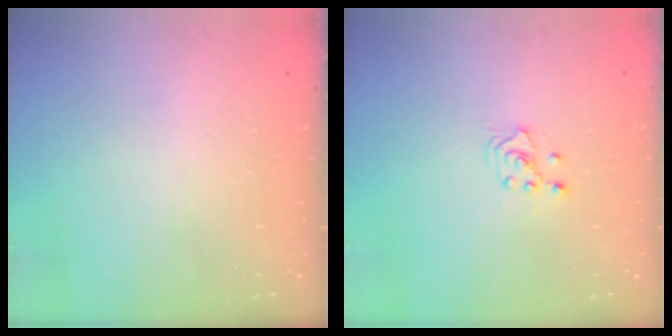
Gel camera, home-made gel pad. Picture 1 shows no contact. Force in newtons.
{"total": 2.5, "press": 2.4, "slide": 0.9}